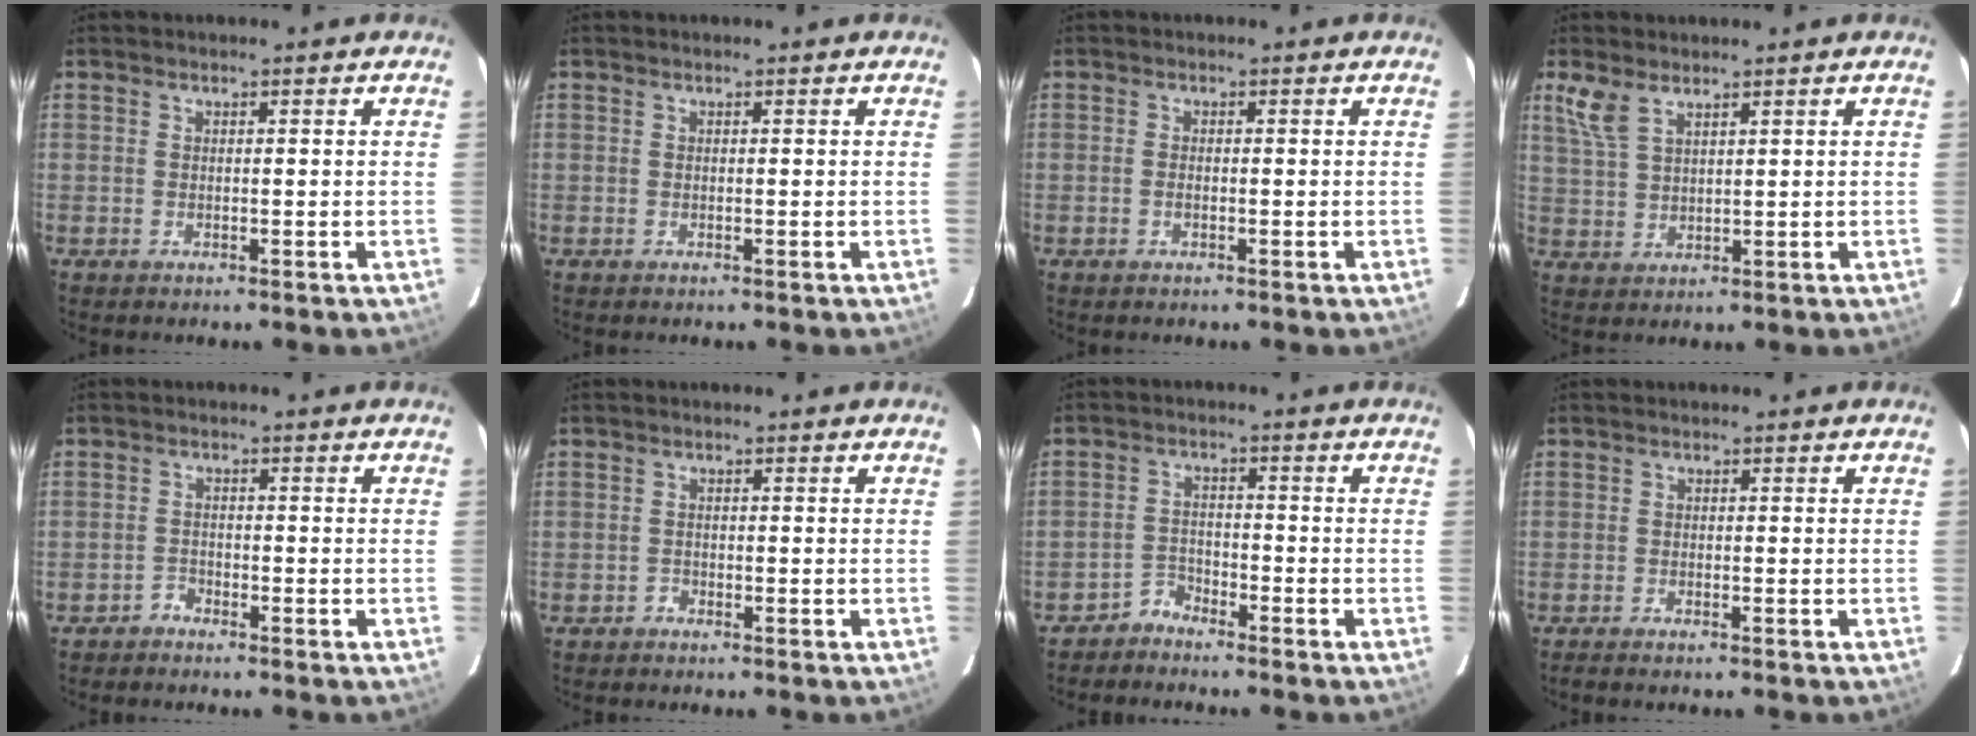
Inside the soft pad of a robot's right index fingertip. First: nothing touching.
{"total": 0.0}
{"total": 0.9, "force": [-0.5, 0.5, 0.6], "torque": [-0.014, 0.001, -0.010]}
{"total": 4.4, "force": [3.3, 0.9, 2.8], "torque": [-0.065, 0.002, 0.075]}
{"total": 1.6, "force": [-1.4, 0.8, -0.3], "torque": [0.005, 0.008, -0.029]}
{"total": 1.1, "force": [-0.8, 0.7, -0.2], "torque": [0.002, 0.007, -0.016]}
{"total": 2.9, "force": [-2.6, 1.2, -0.5], "torque": [0.011, 0.010, -0.053]}
{"total": 1.6, "force": [-1.4, 0.2, 0.7], "torque": [-0.023, -0.004, -0.026]}